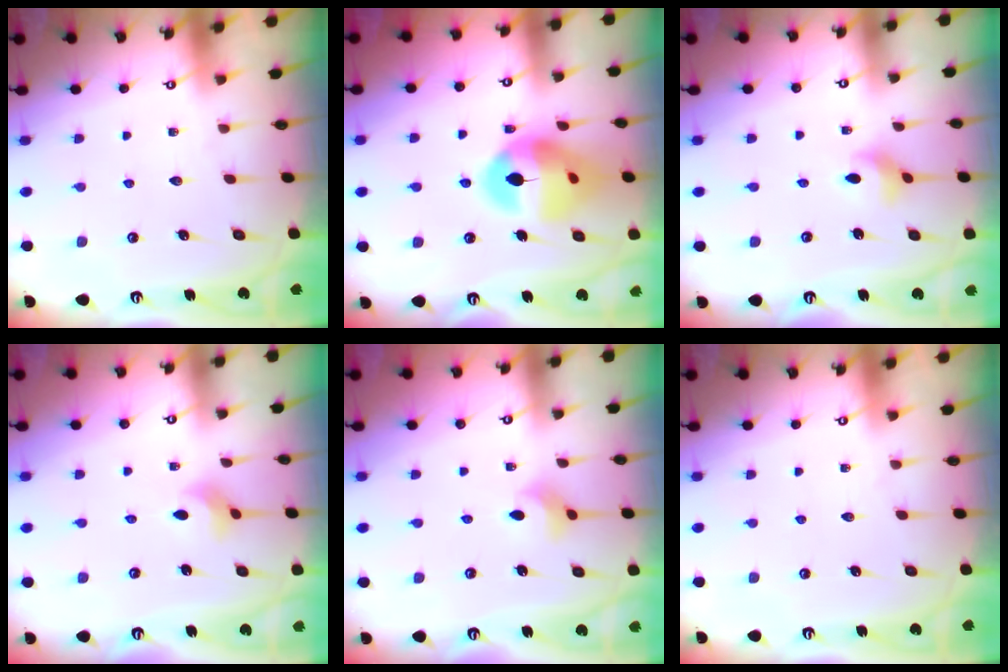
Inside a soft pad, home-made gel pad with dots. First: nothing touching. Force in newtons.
{"total": 15.9, "press": 15.7, "slide": 2.1}
{"total": 3.7, "press": 3.6, "slide": 0.7}
{"total": 2.7, "press": 2.6, "slide": 0.5}
{"total": 5.1, "press": 5.0, "slide": 0.8}
{"total": 0.0}